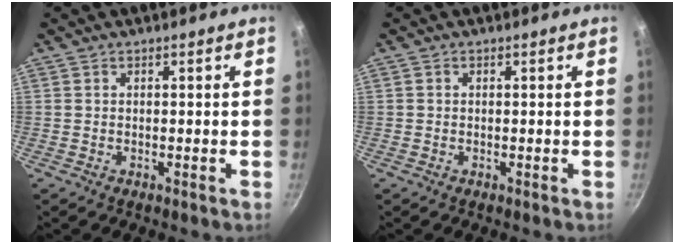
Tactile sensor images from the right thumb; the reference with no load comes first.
{"total": 0.0}